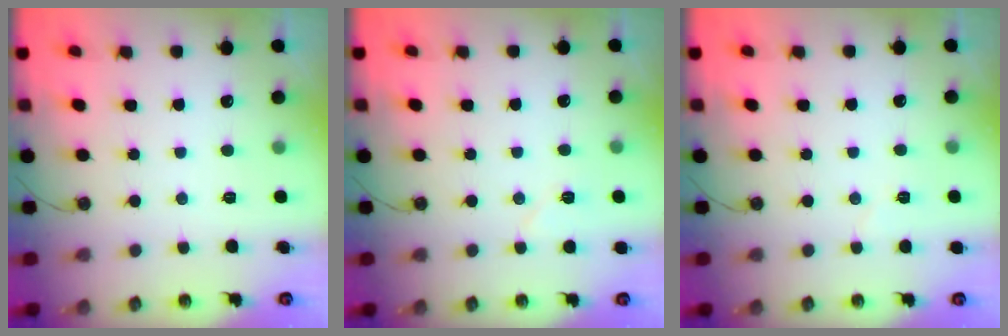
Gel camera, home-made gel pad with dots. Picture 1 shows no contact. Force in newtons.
{"total": 5.6, "press": 5.6, "slide": 0.8}
{"total": 3.0, "press": 2.4, "slide": 1.7}